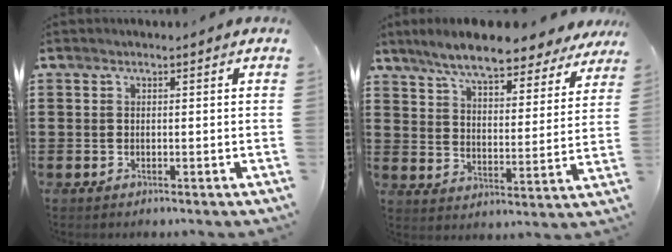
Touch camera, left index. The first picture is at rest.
{"total": 7.9, "force": [7.2, 0.9, 3.2], "torque": [-0.092, -0.029, 0.128]}